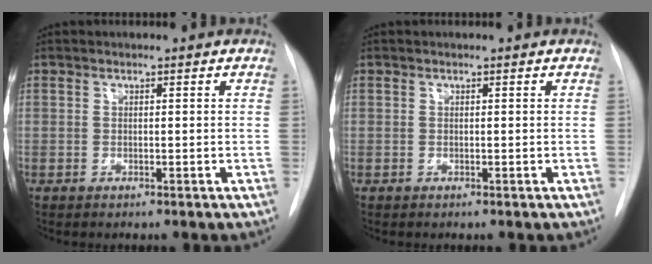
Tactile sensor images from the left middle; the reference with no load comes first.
{"total": 0.0}